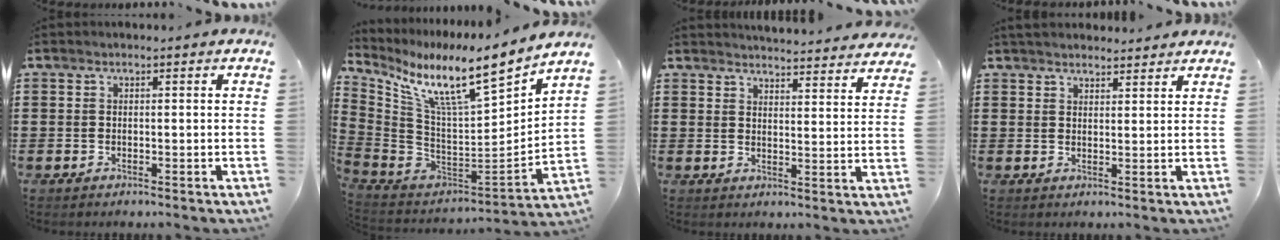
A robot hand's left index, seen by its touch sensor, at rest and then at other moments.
{"total": 11.6, "force": [7.4, 1.2, 8.8], "torque": [-0.179, -0.063, 0.116]}
{"total": 4.0, "force": [4.0, -0.3, 0.2], "torque": [-0.012, -0.031, 0.070]}
{"total": 2.8, "force": [2.7, 0.4, 0.3], "torque": [-0.012, -0.002, 0.053]}